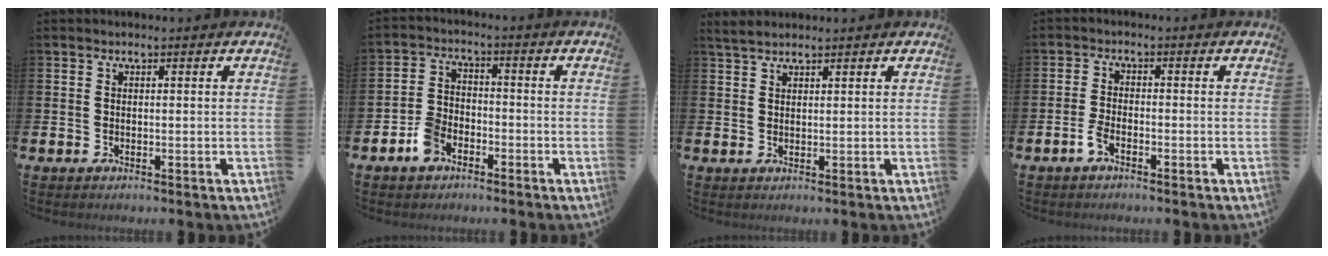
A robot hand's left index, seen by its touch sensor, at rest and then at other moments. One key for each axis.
{"total": 4.3, "fx": -2.9, "fy": 2.5, "fz": 1.9, "tx": -0.045, "ty": 0.014, "tz": -0.056}
{"total": 2.2, "fx": 2.0, "fy": 0.4, "fz": 0.6, "tx": -0.015, "ty": 0.003, "tz": 0.038}
{"total": 2.3, "fx": -1.4, "fy": 0.8, "fz": 1.6, "tx": -0.036, "ty": 0.006, "tz": -0.026}